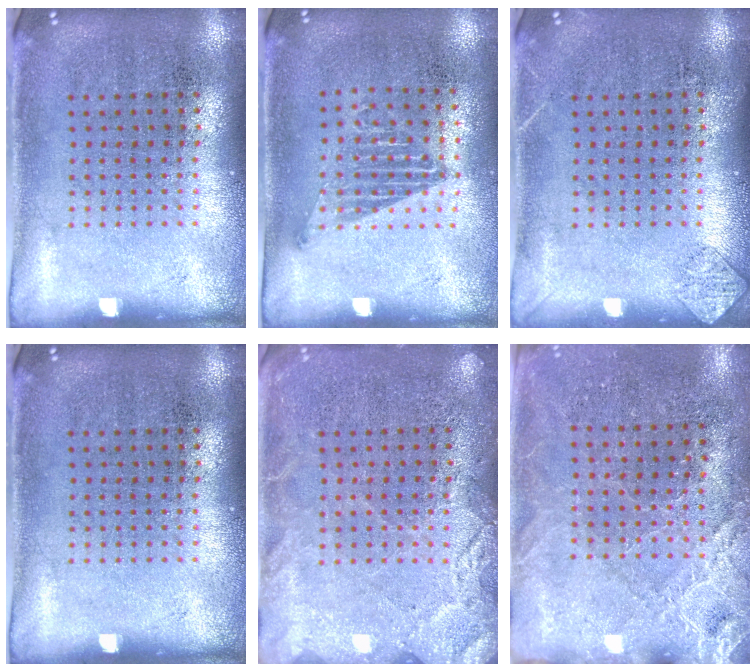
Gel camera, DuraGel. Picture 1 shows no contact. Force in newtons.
{"total": 1.1, "press": 1.0, "slide": 0.5}
{"total": 1.1, "press": 1.1, "slide": 0.1}
{"total": 0.0}
{"total": 3.5, "press": 3.4, "slide": 0.5}
{"total": 2.8, "press": 2.8, "slide": 0.2}